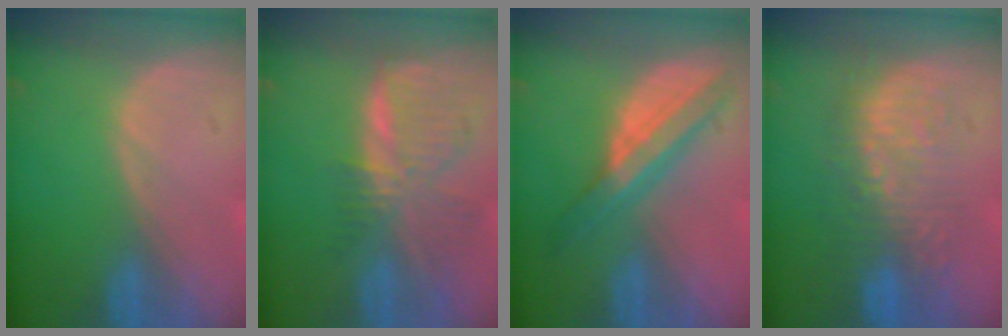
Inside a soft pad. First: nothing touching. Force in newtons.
{"total": 8.5, "press": 7.4, "slide": 4.2}
{"total": 6.9, "press": 6.9, "slide": 0.2}
{"total": 9.5, "press": 8.8, "slide": 3.5}